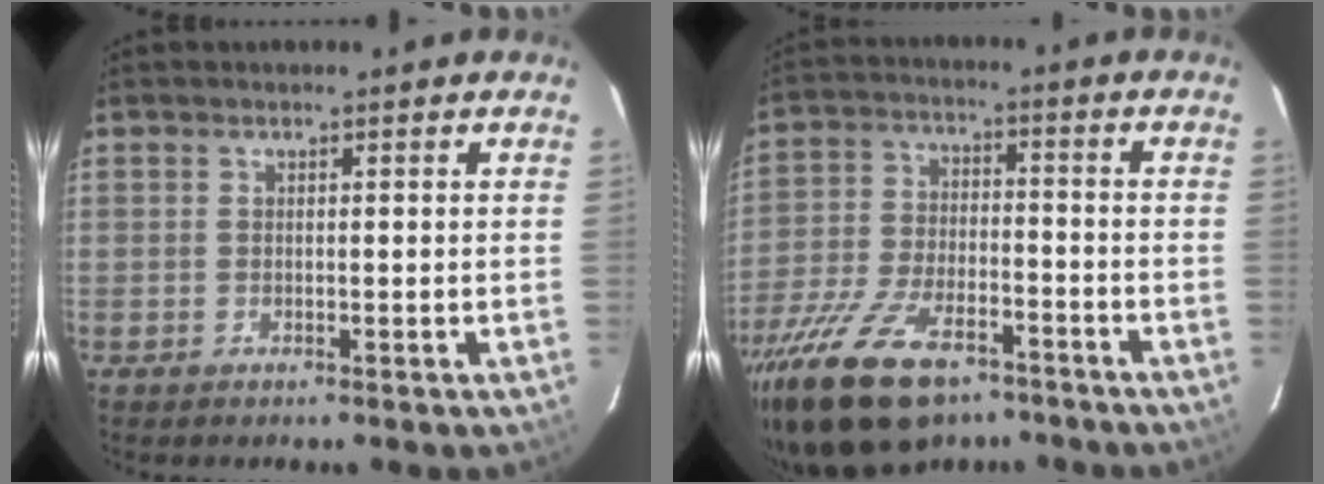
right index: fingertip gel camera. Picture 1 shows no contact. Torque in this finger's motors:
{"motor_torque": [1.07, -1.07, 1.05, 0.21]}